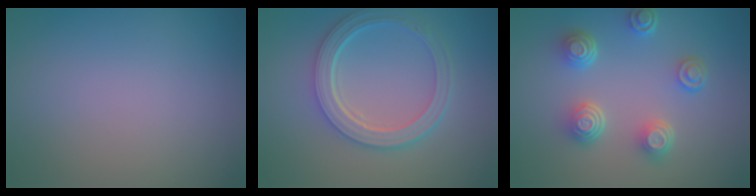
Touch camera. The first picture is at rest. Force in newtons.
{"total": 5.0, "press": 3.9, "slide": 3.1}
{"total": 4.5, "press": 3.5, "slide": 2.9}